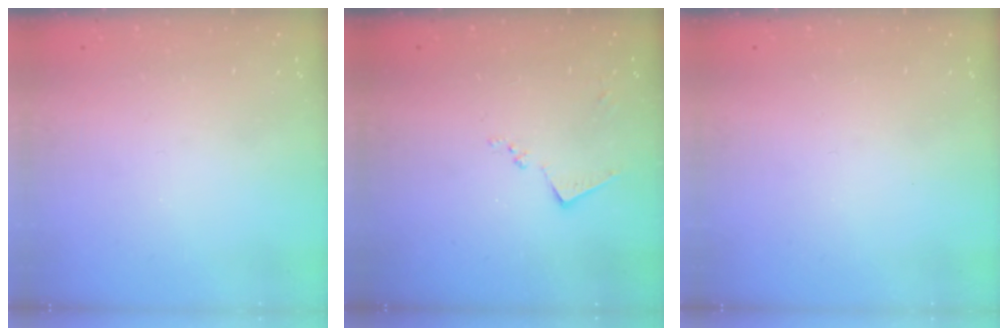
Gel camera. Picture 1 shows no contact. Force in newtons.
{"total": 8.5, "press": 8.4, "slide": 0.5}
{"total": 0.0}